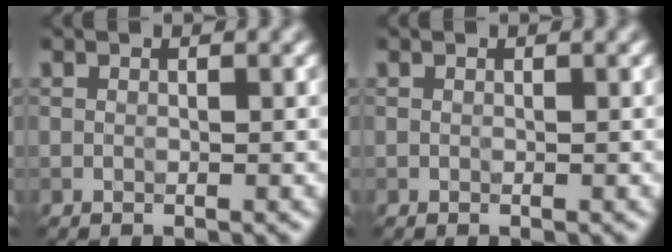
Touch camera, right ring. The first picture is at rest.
{"total": 0.0}